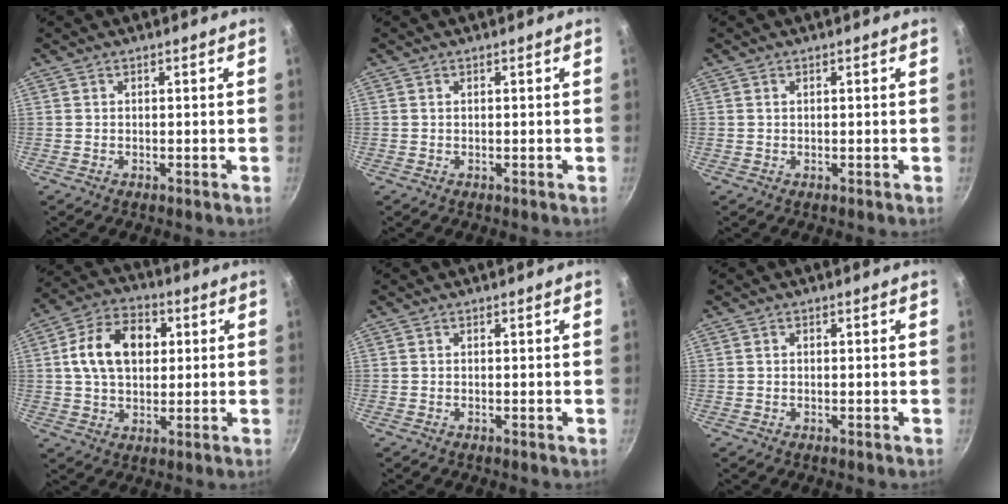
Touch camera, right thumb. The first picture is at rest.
{"total": 0.0}
{"total": 0.5, "force": [0.2, 0.4, 0.3], "torque": [-0.004, 0.002, 0.003]}
{"total": 13.6, "force": [2.7, 9.4, 9.4], "torque": [-0.138, 0.014, 0.034]}
{"total": 0.0}
{"total": 0.6, "force": [0.1, 0.5, 0.3], "torque": [-0.004, 0.004, 0.001]}